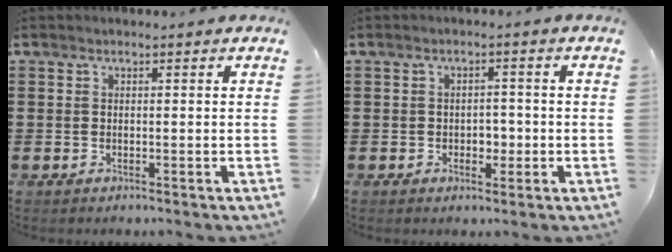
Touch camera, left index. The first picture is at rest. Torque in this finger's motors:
{"motor_torque": [0.10, 0.04, 0.04, 0.02]}